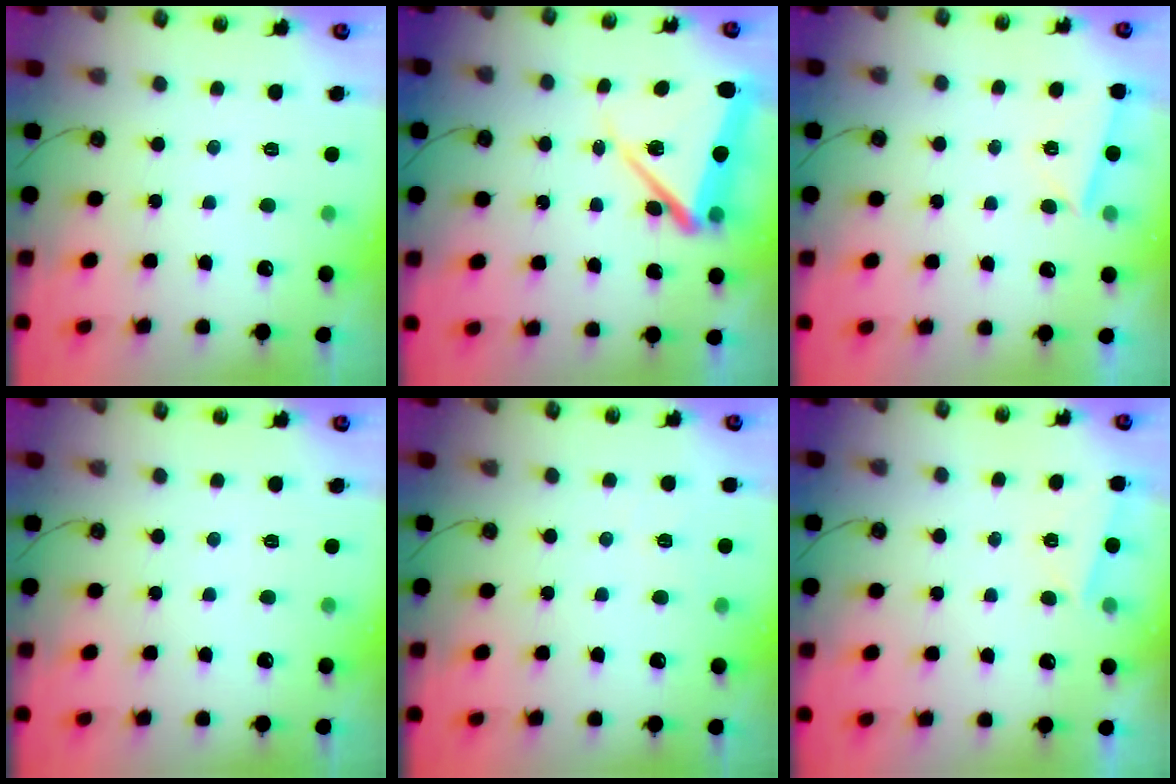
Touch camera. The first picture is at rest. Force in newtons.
{"total": 12.0, "press": 12.0, "slide": 0.6}
{"total": 3.7, "press": 3.4, "slide": 1.4}
{"total": 0.0}
{"total": 3.5, "press": 3.1, "slide": 1.6}
{"total": 2.8, "press": 1.6, "slide": 2.3}